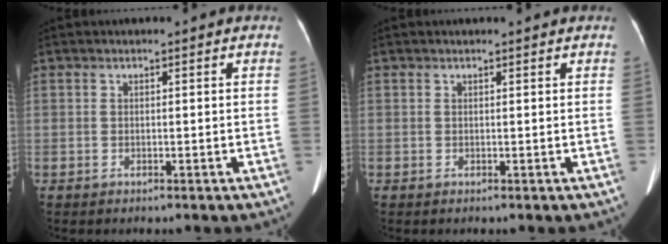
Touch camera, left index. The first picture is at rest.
{"total": 1.0, "force": [0.9, 0.0, 0.3], "torque": [-0.010, 0.007, 0.010]}